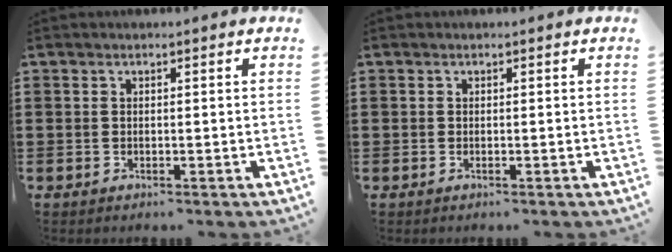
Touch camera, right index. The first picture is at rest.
{"total": 0.0}